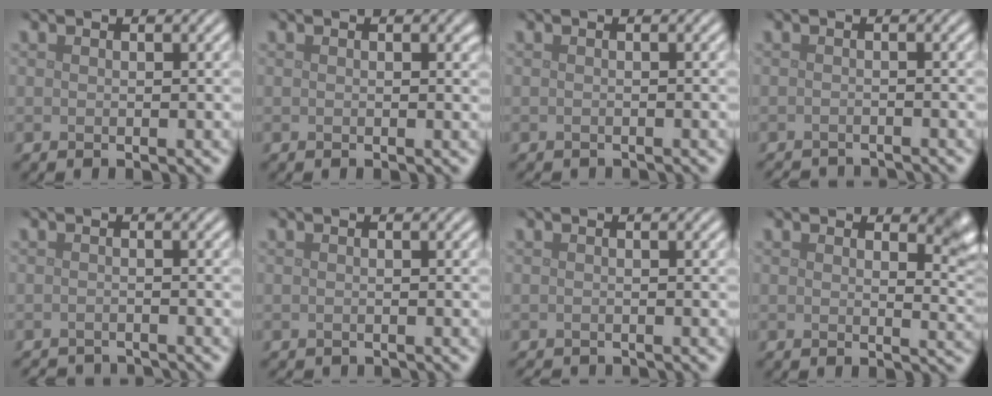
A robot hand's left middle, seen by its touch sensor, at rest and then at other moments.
{"total": 0.6, "force": [0.3, 0.3, 0.4], "torque": [-0.004, -0.002, 0.005]}
{"total": 0.8, "force": [-0.8, 0.0, 0.0], "torque": [0.001, -0.004, -0.013]}
{"total": 3.1, "force": [-3.1, 0.3, 0.7], "torque": [-0.012, -0.011, -0.048]}
{"total": 3.5, "force": [-3.4, 0.3, 0.6], "torque": [-0.012, -0.006, -0.052]}
{"total": 0.9, "force": [-0.9, 0.0, 0.0], "torque": [0.001, -0.006, -0.015]}
{"total": 1.9, "force": [-1.8, 0.2, 0.3], "torque": [0.001, -0.009, -0.028]}
{"total": 3.0, "force": [1.7, 1.3, 2.1], "torque": [-0.023, -0.008, 0.023]}